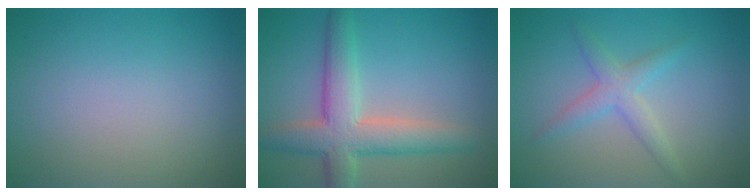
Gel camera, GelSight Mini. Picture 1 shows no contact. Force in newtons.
{"total": 6.1, "press": 6.1, "slide": 0.4}
{"total": 2.5, "press": 2.5, "slide": 0.1}